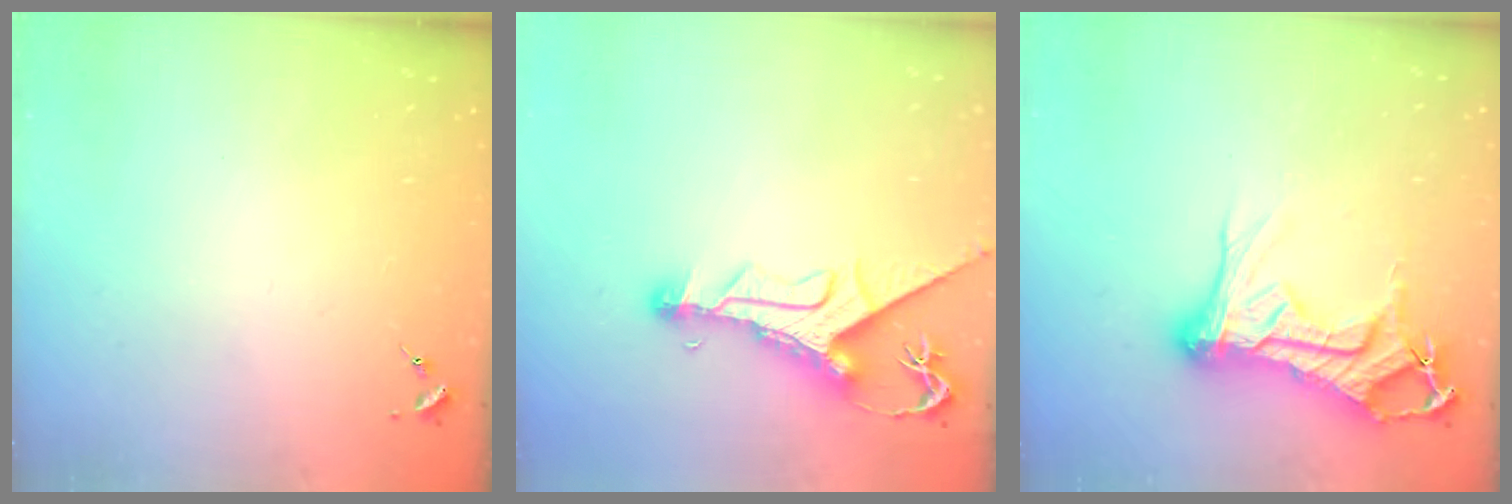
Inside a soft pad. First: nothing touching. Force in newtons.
{"total": 11.4, "press": 11.4, "slide": 1.3}
{"total": 22.3, "press": 22.2, "slide": 2.1}